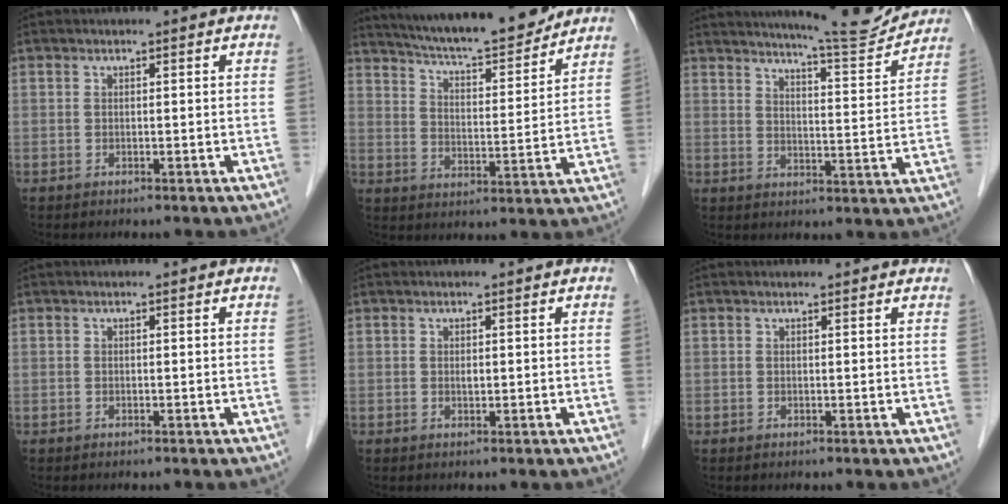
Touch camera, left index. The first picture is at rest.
{"total": 16.1, "force": [14.7, 1.4, 6.4], "torque": [-0.107, -0.001, 0.224]}
{"total": 14.1, "force": [13.4, 0.1, 4.3], "torque": [-0.068, -0.028, 0.177]}
{"total": 0.0}
{"total": 0.6, "force": [0.2, 0.3, 0.5], "torque": [-0.009, -0.001, 0.003]}
{"total": 2.8, "force": [2.7, 0.4, 0.6], "torque": [-0.015, 0.011, 0.024]}